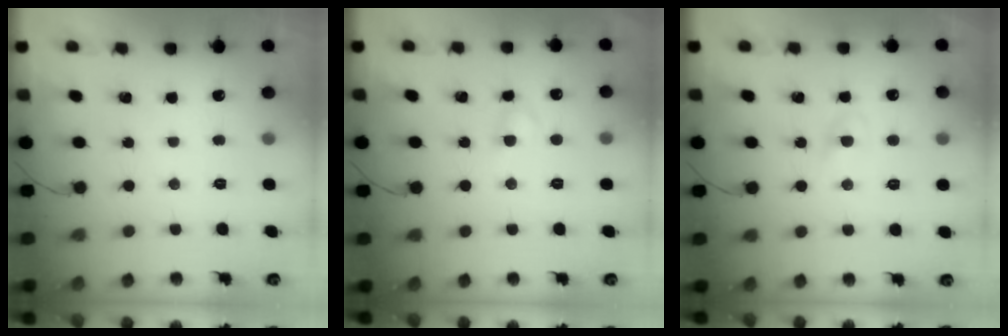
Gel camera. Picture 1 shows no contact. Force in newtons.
{"total": 2.6, "press": 2.3, "slide": 1.2}
{"total": 2.3, "press": 2.1, "slide": 0.9}